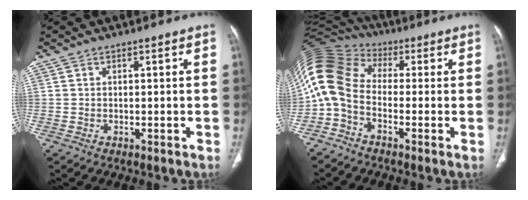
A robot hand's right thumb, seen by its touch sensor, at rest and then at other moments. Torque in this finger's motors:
{"motor_torque": [-0.15, 1.36, 1.61, -0.47, 0.23]}